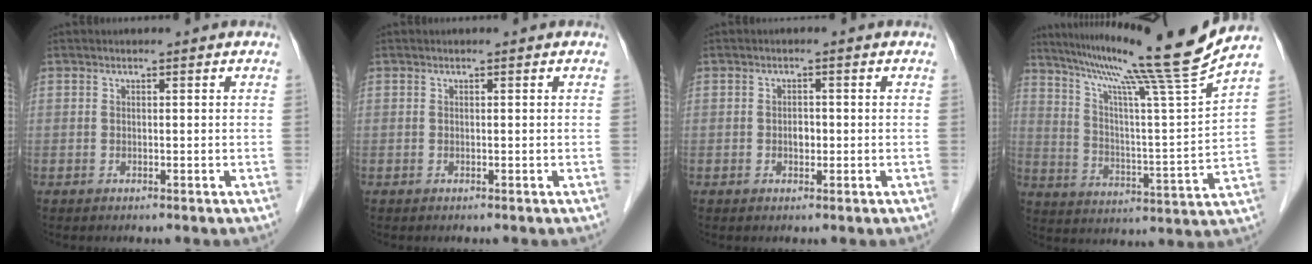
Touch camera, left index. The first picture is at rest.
{"total": 0.0}
{"total": 1.4, "force": [-0.3, 0.9, 1.1], "torque": [-0.018, 0.002, -0.004]}
{"total": 20.3, "force": [16.6, -3.6, 11.1], "torque": [-0.183, -0.041, 0.245]}